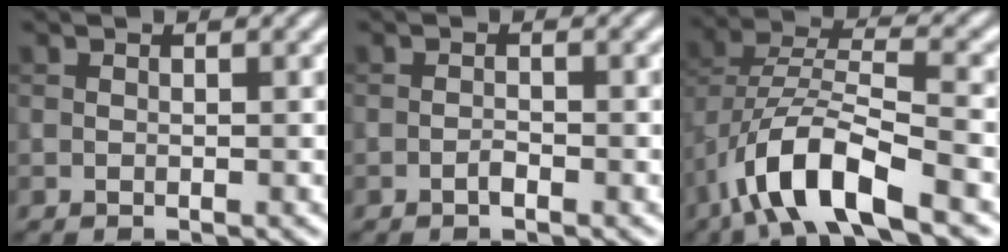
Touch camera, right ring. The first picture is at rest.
{"total": 0.8, "force": [-0.5, 0.2, 0.6], "torque": [-0.012, 0.001, -0.011]}
{"total": 9.0, "force": [-4.9, 3.0, 6.9], "torque": [-0.127, 0.006, -0.095]}